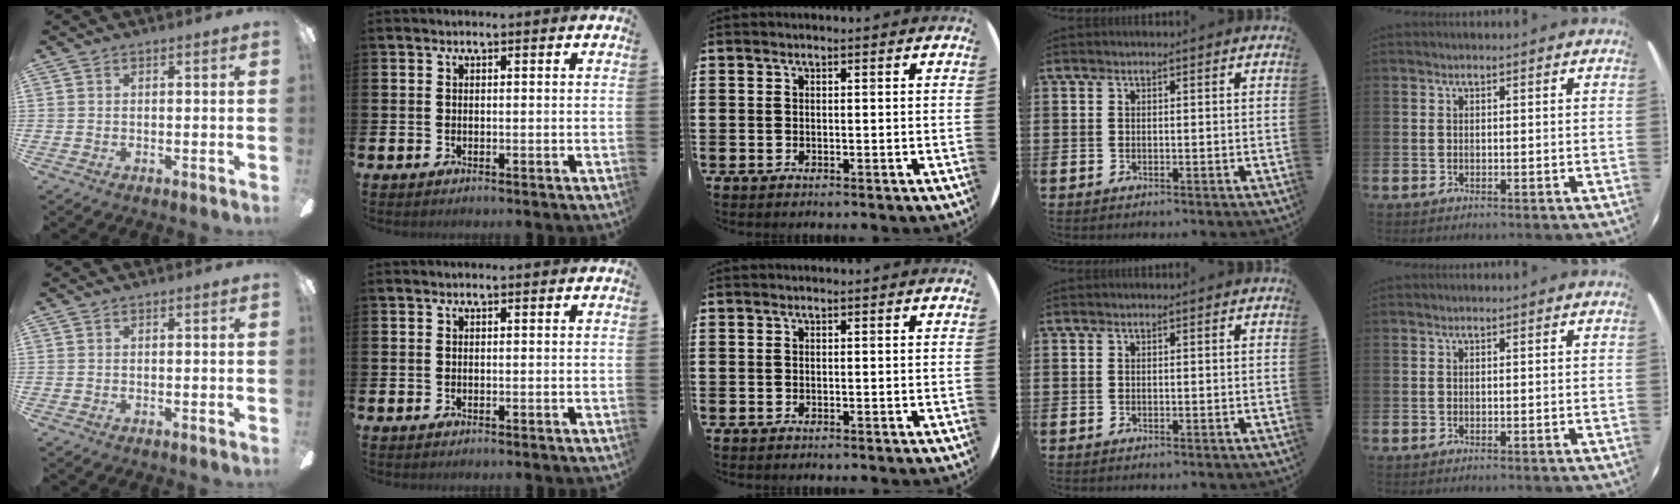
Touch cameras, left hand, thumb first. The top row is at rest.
{}